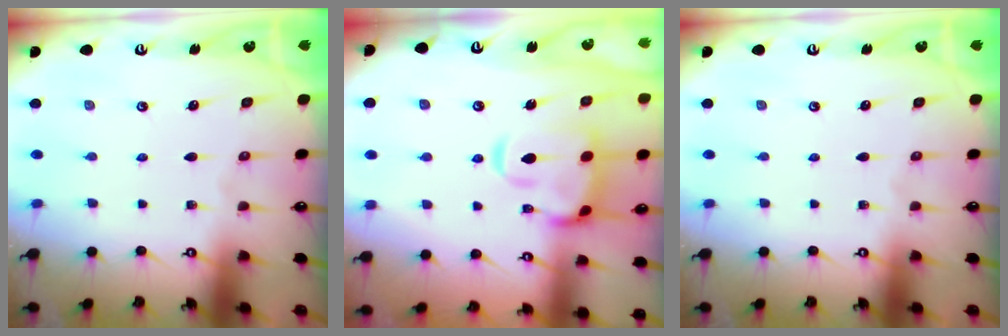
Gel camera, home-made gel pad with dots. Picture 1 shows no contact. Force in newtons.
{"total": 6.8, "press": 6.5, "slide": 1.8}
{"total": 0.0}